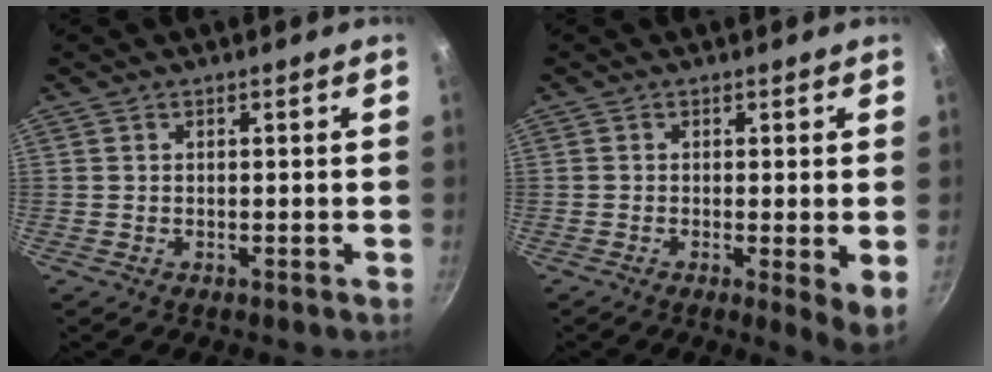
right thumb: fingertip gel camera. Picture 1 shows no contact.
{"total": 5.0, "force": [-0.4, 0.9, 4.9], "torque": [-0.066, -0.019, -0.008]}